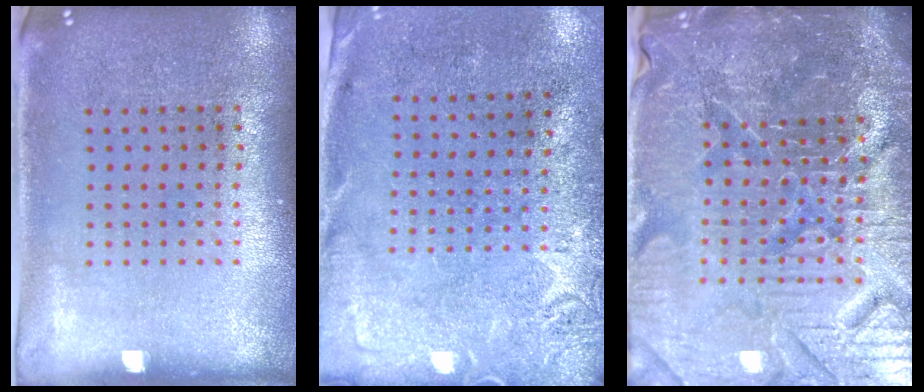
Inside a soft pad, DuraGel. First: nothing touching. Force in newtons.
{"total": 2.7, "press": 2.2, "slide": 1.7}
{"total": 6.4, "press": 5.9, "slide": 2.6}